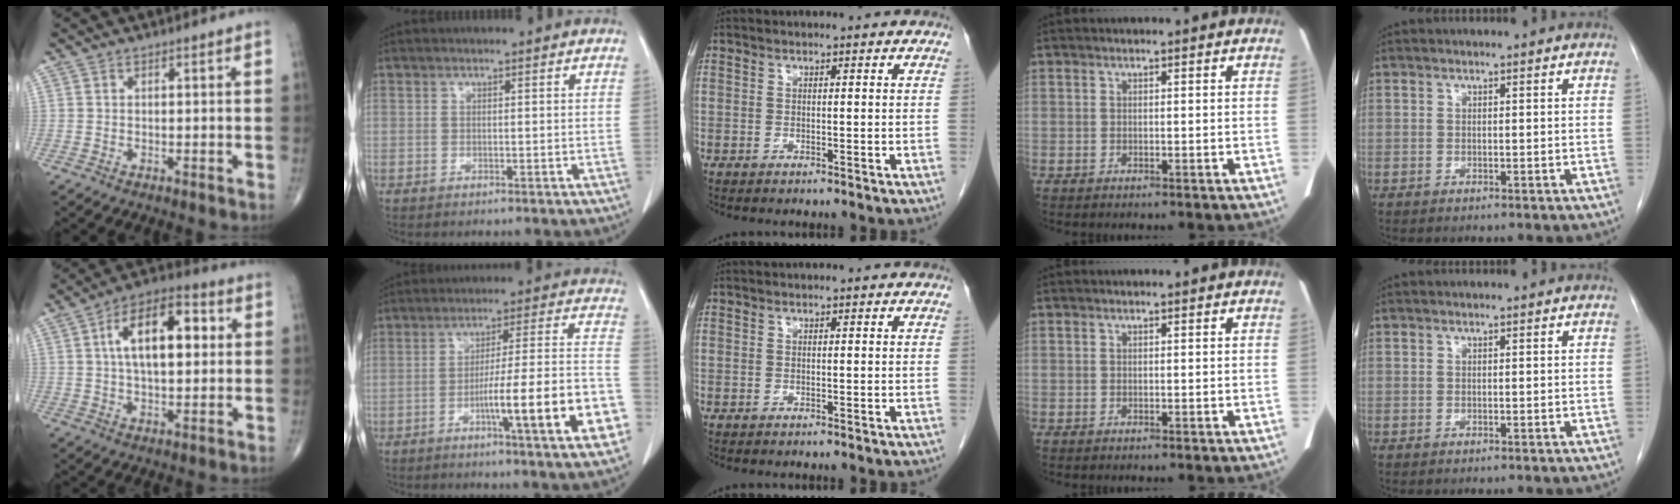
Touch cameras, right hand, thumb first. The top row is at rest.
{"thumb": {"total": 14.5, "force": [2.8, 7.2, 12.2], "torque": [-0.186, 0.018, 0.041]}, "index": {"total": 15.9, "force": [-5.8, 0.4, 14.8], "torque": [-0.200, 0.008, -0.085]}}